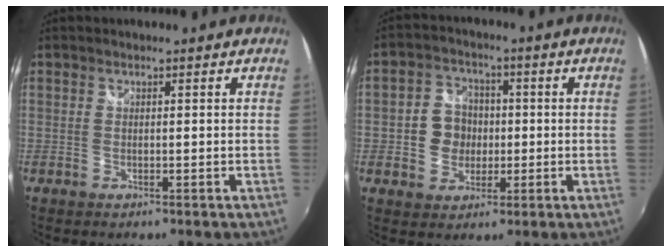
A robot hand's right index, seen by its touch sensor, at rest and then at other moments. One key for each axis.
{"total": 6.9, "fx": -0.5, "fy": 6.2, "fz": 2.8, "tx": -0.066, "ty": 0.021, "tz": -0.006}